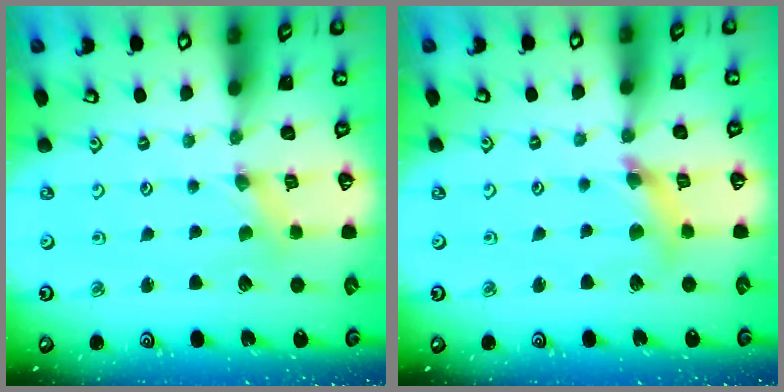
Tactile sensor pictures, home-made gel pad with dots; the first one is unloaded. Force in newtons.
{"total": 8.3, "press": 8.3, "slide": 1.0}